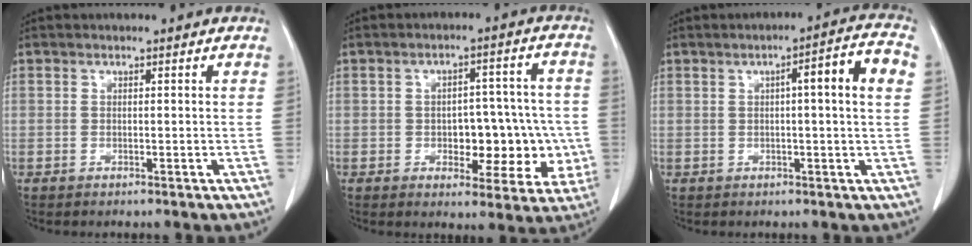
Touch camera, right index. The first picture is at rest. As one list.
[{"total": 12.2, "force": [-2.2, 6.6, 10.0], "torque": [-0.118, 0.036, -0.012]}, {"total": 7.6, "force": [1.4, 0.3, 7.5], "torque": [-0.111, 0.018, 0.016]}]